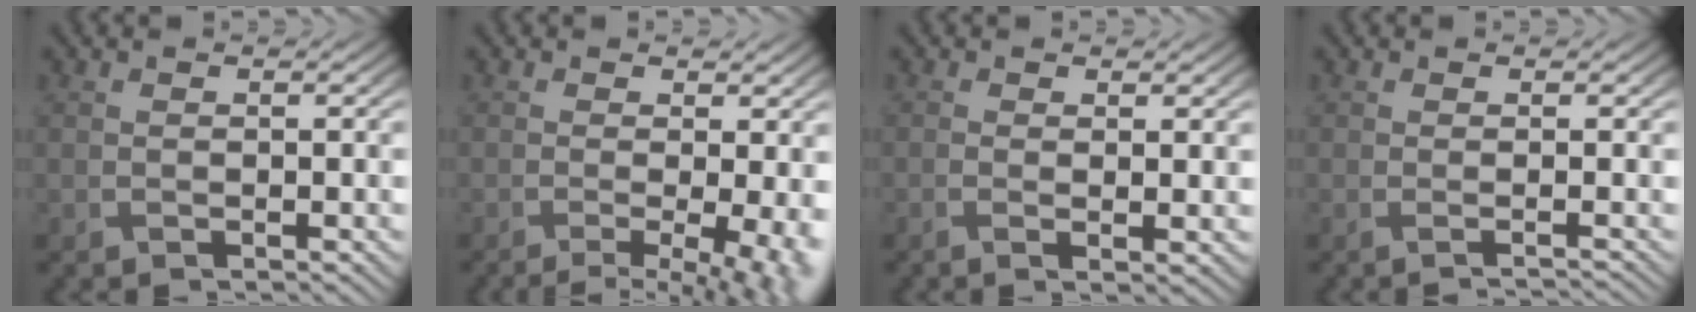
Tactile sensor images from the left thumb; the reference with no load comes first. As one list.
[{"total": 7.0, "force": [-2.6, 2.1, 6.1], "torque": [-0.076, -0.011, -0.022]}, {"total": 1.3, "force": [0.5, 0.1, 1.2], "torque": [-0.020, 0.005, -0.001]}, {"total": 1.3, "force": [-0.7, 0.1, 1.1], "torque": [-0.010, 0.003, -0.018]}]